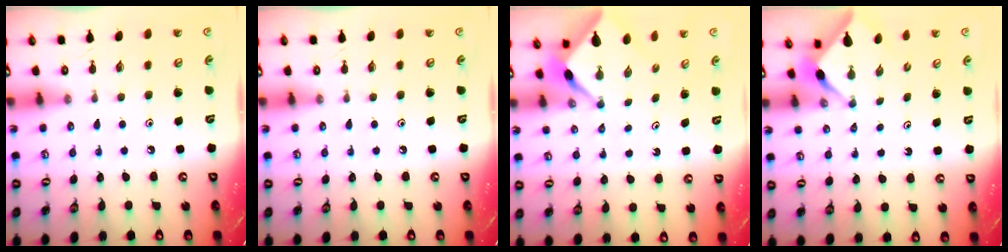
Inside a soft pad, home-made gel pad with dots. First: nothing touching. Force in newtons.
{"total": 0.0}
{"total": 2.3, "press": 2.3, "slide": 0.3}
{"total": 2.9, "press": 2.9, "slide": 0.4}